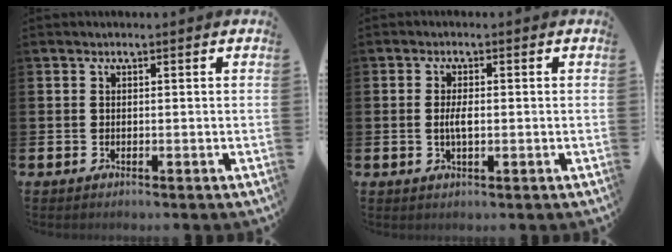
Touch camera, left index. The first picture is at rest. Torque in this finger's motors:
{"motor_torque": [0.73, 0.34, 0.10, 0.11]}